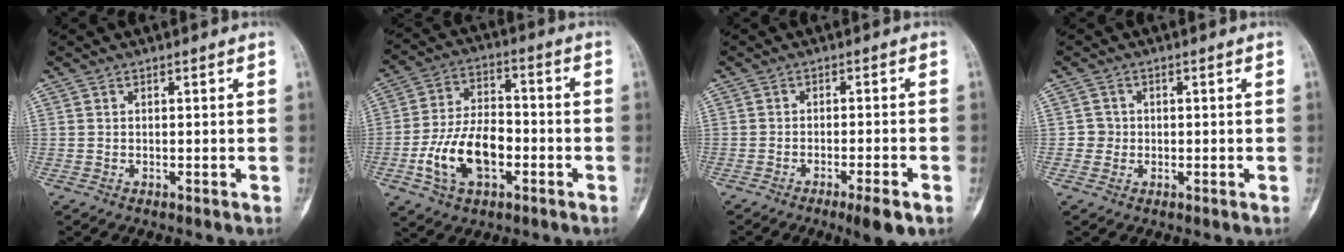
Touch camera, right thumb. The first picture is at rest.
{"total": 13.8, "force": [-4.1, 8.0, 10.5], "torque": [-0.186, 0.031, -0.074]}
{"total": 5.0, "force": [-2.9, 0.5, 4.0], "torque": [-0.065, 0.005, -0.046]}
{"total": 2.1, "force": [-0.2, 2.1, 0.1], "torque": [0.014, 0.008, -0.008]}